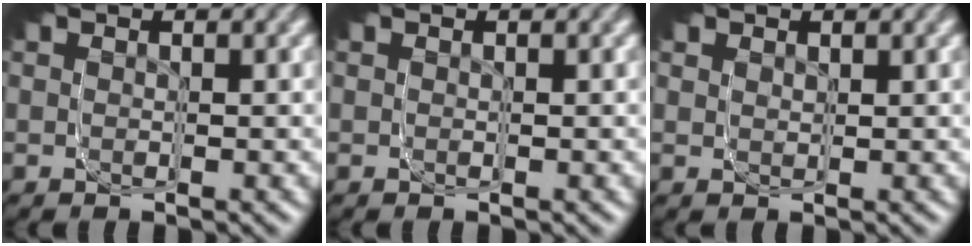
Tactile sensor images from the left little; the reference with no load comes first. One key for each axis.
{"total": 0.0}
{"total": 1.1, "fx": 0.7, "fy": 0.8, "fz": 0.0, "tx": -0.007, "ty": 0.005, "tz": 0.008}